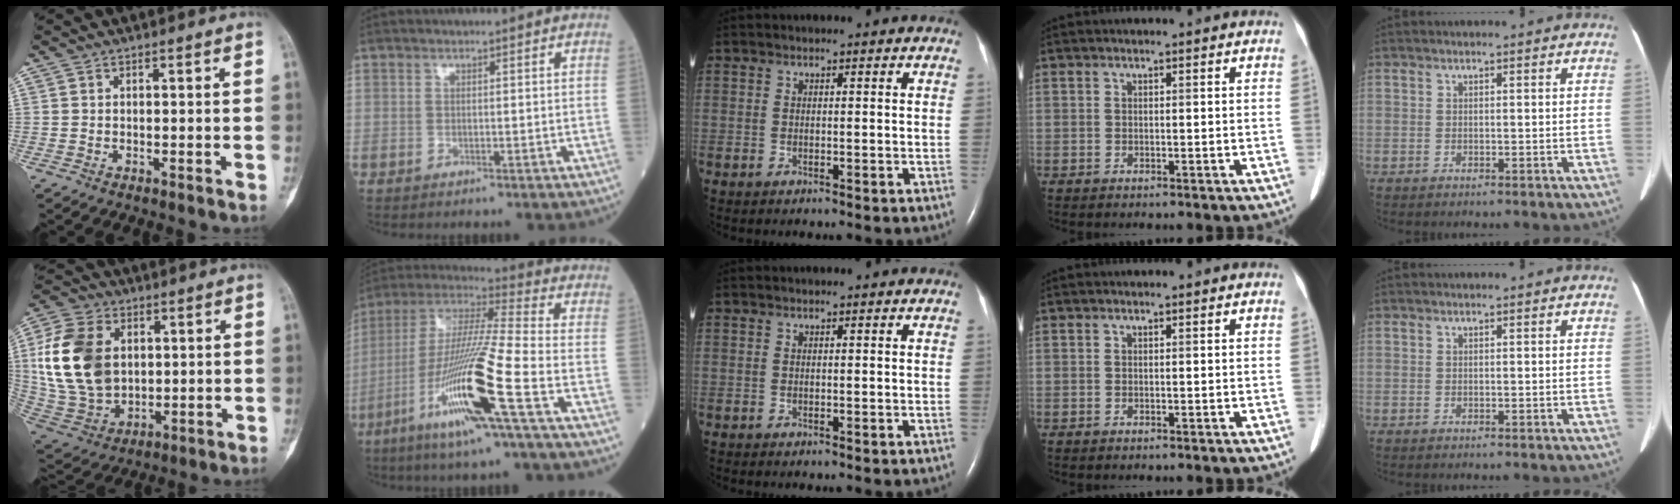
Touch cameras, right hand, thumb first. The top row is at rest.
{"thumb": {"total": 18.9, "force": [3.2, 13.4, 12.9], "torque": [-0.246, -0.004, 0.072]}, "index": {"total": 19.0, "force": [-7.6, -0.3, 17.4], "torque": [-0.368, -0.030, -0.153]}}